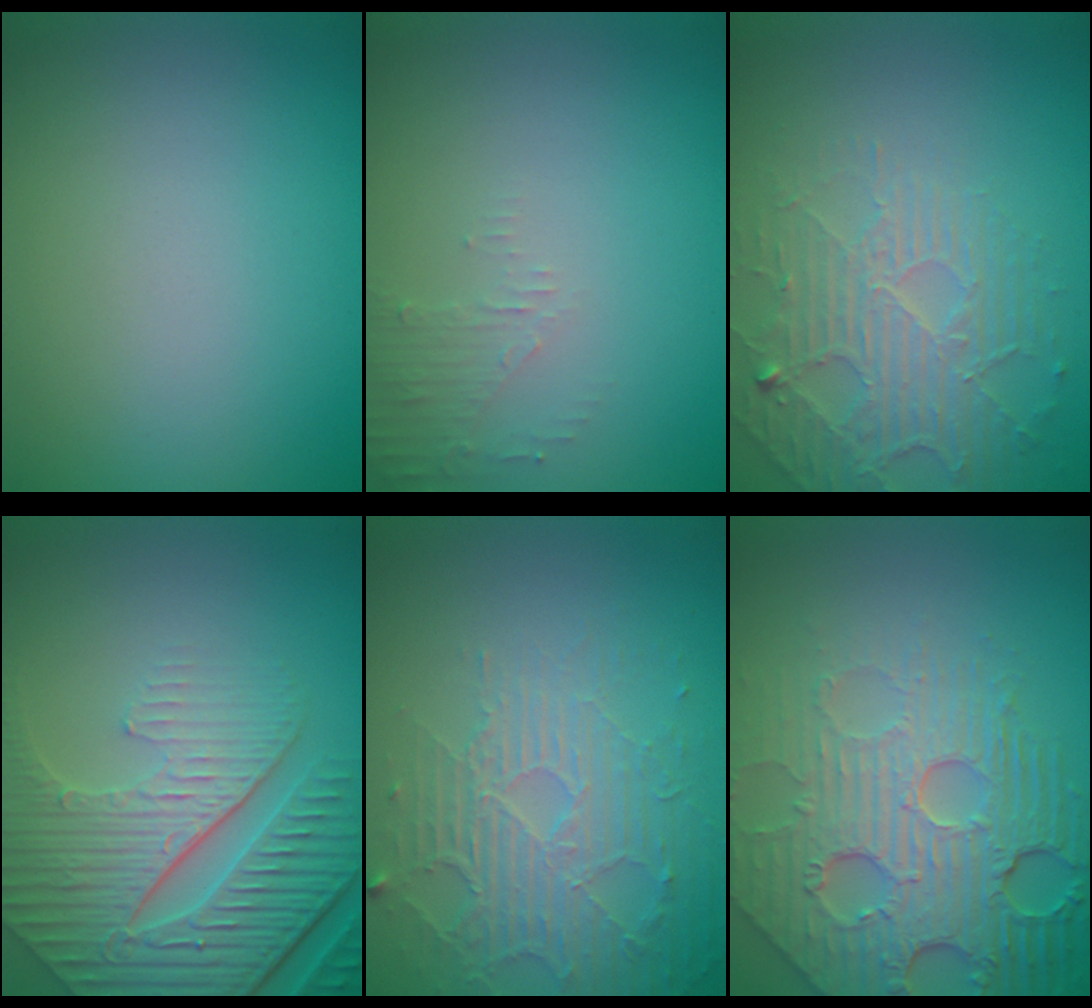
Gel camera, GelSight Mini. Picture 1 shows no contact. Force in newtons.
{"total": 1.6, "press": 1.5, "slide": 0.4}
{"total": 4.6, "press": 3.5, "slide": 3.1}
{"total": 9.0, "press": 6.3, "slide": 6.5}
{"total": 5.0, "press": 3.2, "slide": 3.8}
{"total": 8.6, "press": 6.0, "slide": 6.2}